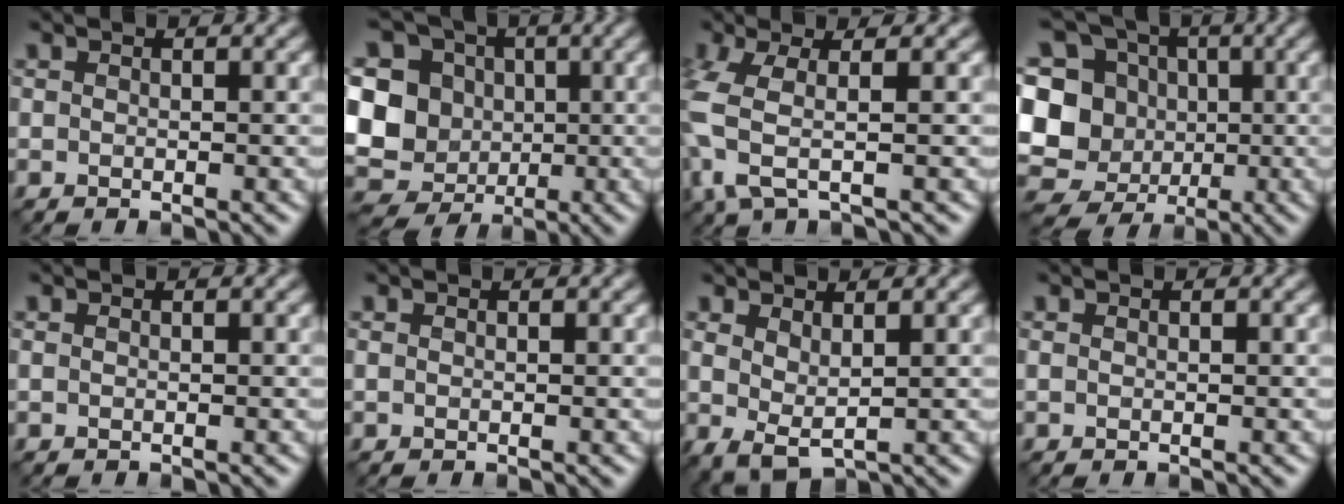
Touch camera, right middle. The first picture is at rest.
{"total": 12.2, "force": [0.3, 11.1, 5.0], "torque": [-0.129, 0.022, -0.020]}
{"total": 4.6, "force": [-1.5, 1.0, 4.2], "torque": [-0.110, -0.010, -0.037]}
{"total": 14.5, "force": [-0.5, 13.5, 5.2], "torque": [-0.152, 0.025, -0.032]}
{"total": 0.0}
{"total": 0.0}
{"total": 2.2, "force": [0.8, 0.5, 1.9], "torque": [-0.043, -0.009, 0.018]}
{"total": 0.0}